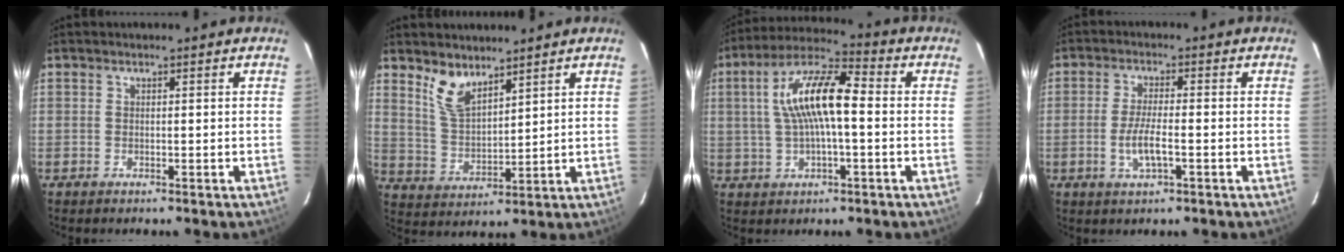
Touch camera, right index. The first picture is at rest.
{"total": 7.1, "force": [5.2, 2.8, 3.9], "torque": [-0.076, -0.002, 0.110]}
{"total": 12.8, "force": [0.7, 3.9, 12.2], "torque": [-0.229, 0.024, 0.009]}
{"total": 5.4, "force": [-1.8, 1.3, 4.9], "torque": [-0.098, -0.006, -0.033]}